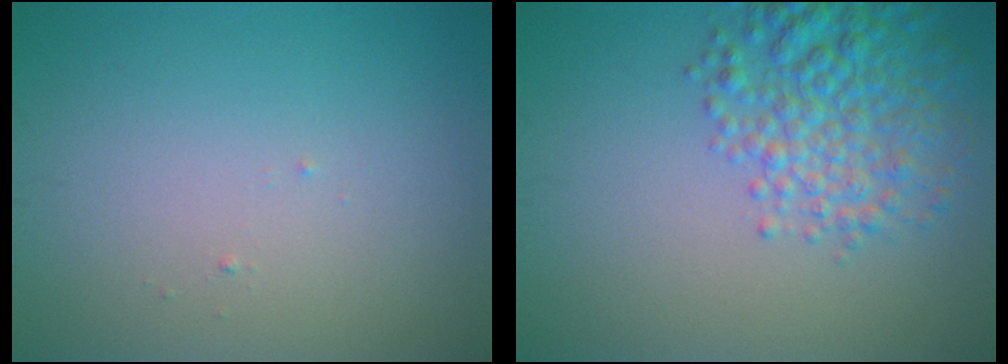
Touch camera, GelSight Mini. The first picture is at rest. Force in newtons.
{"total": 5.4, "press": 5.4, "slide": 0.2}